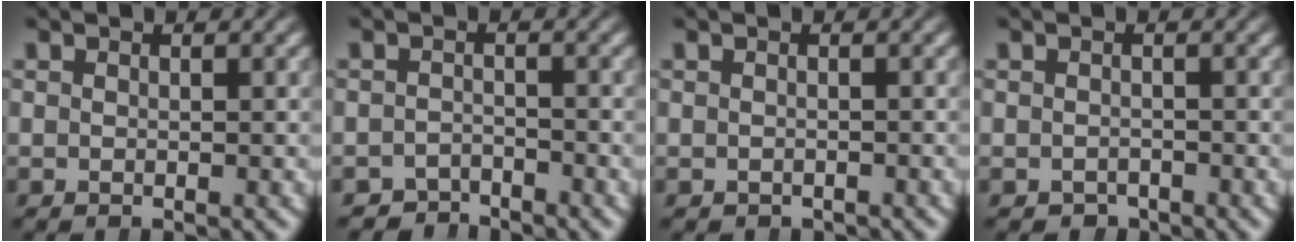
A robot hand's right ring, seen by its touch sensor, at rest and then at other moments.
{"total": 3.1, "force": [-3.0, 0.8, -0.2], "torque": [0.006, -0.015, -0.051]}
{"total": 1.0, "force": [-0.9, 0.4, -0.1], "torque": [-0.006, -0.011, -0.008]}
{"total": 1.5, "force": [-1.3, 0.7, -0.1], "torque": [-0.001, -0.014, -0.015]}